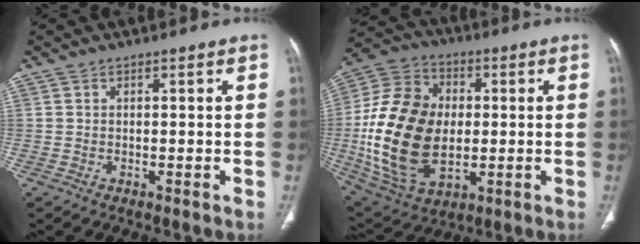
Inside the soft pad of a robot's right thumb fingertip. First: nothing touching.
{"total": 23.5, "force": [-1.0, 15.5, 17.7], "torque": [-0.340, 0.001, -0.004]}